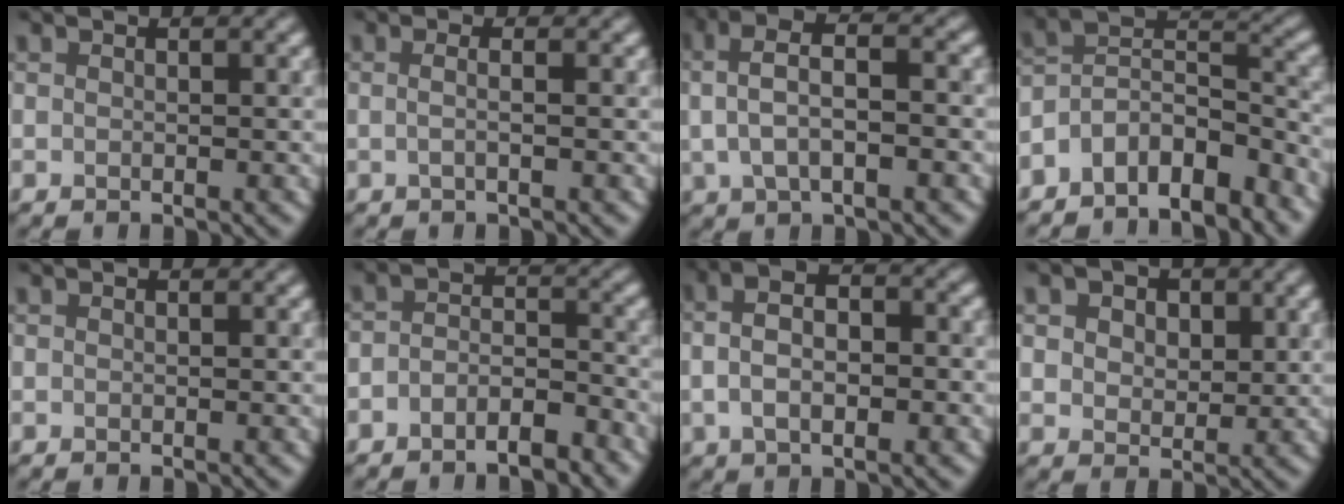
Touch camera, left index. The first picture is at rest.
{"total": 1.9, "force": [0.3, 0.9, 1.7], "torque": [-0.012, -0.004, -0.017]}
{"total": 5.4, "force": [0.6, 2.3, 4.9], "torque": [-0.093, 0.015, 0.008]}
{"total": 7.8, "force": [-5.4, 3.6, 4.3], "torque": [-0.057, 0.008, -0.104]}
{"total": 0.0}
{"total": 4.0, "force": [-2.6, 1.9, 2.5], "torque": [-0.039, 0.004, -0.047]}
{"total": 6.2, "force": [-0.2, 3.0, 5.4], "torque": [-0.092, 0.015, -0.004]}
{"total": 5.7, "force": [2.8, 3.9, 3.1], "torque": [-0.058, 0.016, 0.028]}